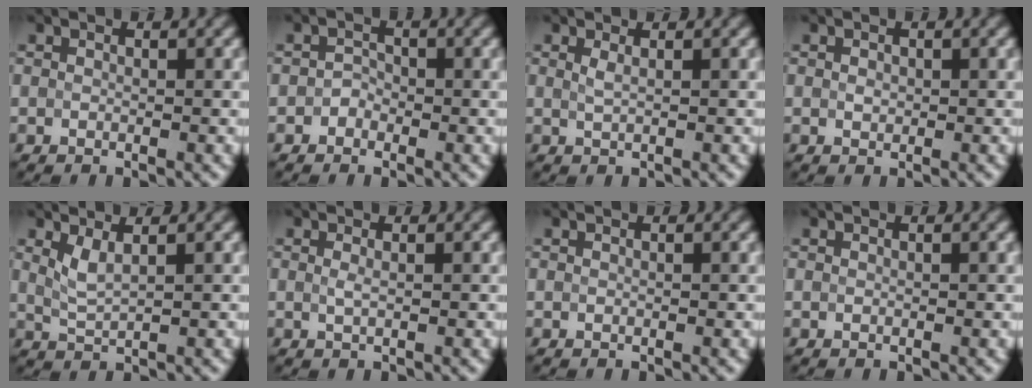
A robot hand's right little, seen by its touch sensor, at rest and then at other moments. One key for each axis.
{"total": 0.9, "fx": -0.5, "fy": 0.7, "fz": 0.3, "tx": -0.003, "ty": 0.005, "tz": -0.011}
{"total": 0.8, "fx": 0.4, "fy": 0.0, "fz": 0.7, "tx": -0.018, "ty": 0.005, "tz": 0.010}
{"total": 0.6, "fx": 0.1, "fy": 0.4, "fz": 0.4, "tx": -0.009, "ty": 0.001, "tz": 0.001}
{"total": 1.9, "fx": 1.1, "fy": 0.4, "fz": 1.4, "tx": -0.040, "ty": -0.001, "tz": 0.028}
{"total": 0.7, "fx": 0.2, "fy": 0.1, "fz": 0.7, "tx": -0.021, "ty": 0.001, "tz": 0.003}
{"total": 0.0}
{"total": 0.0}